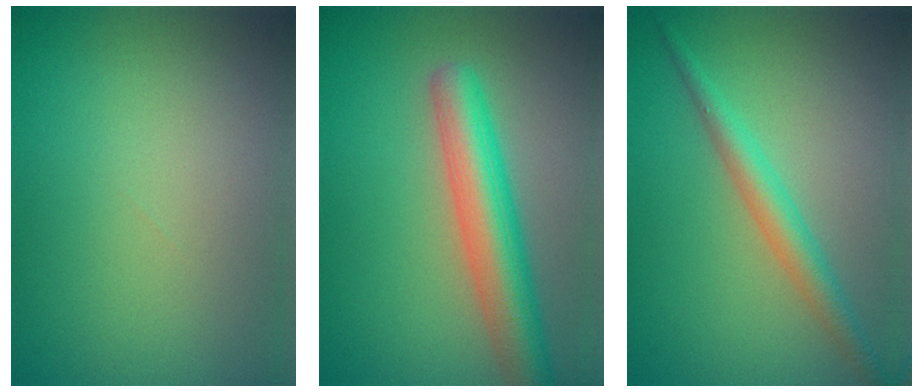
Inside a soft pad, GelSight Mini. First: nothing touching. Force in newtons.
{"total": 6.1, "press": 6.1, "slide": 0.3}
{"total": 2.8, "press": 2.8, "slide": 0.1}